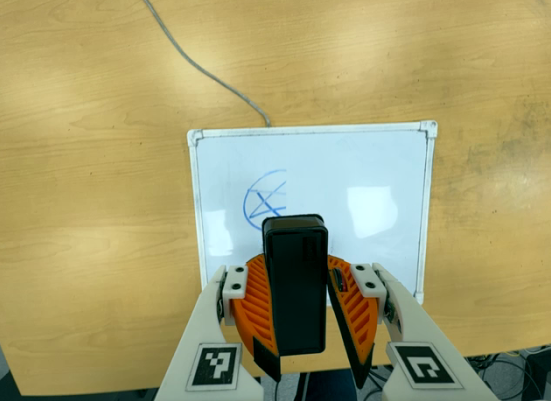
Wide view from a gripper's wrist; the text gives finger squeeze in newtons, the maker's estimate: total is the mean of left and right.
{"total": 7.3, "left": 8.2, "right": 6.4}